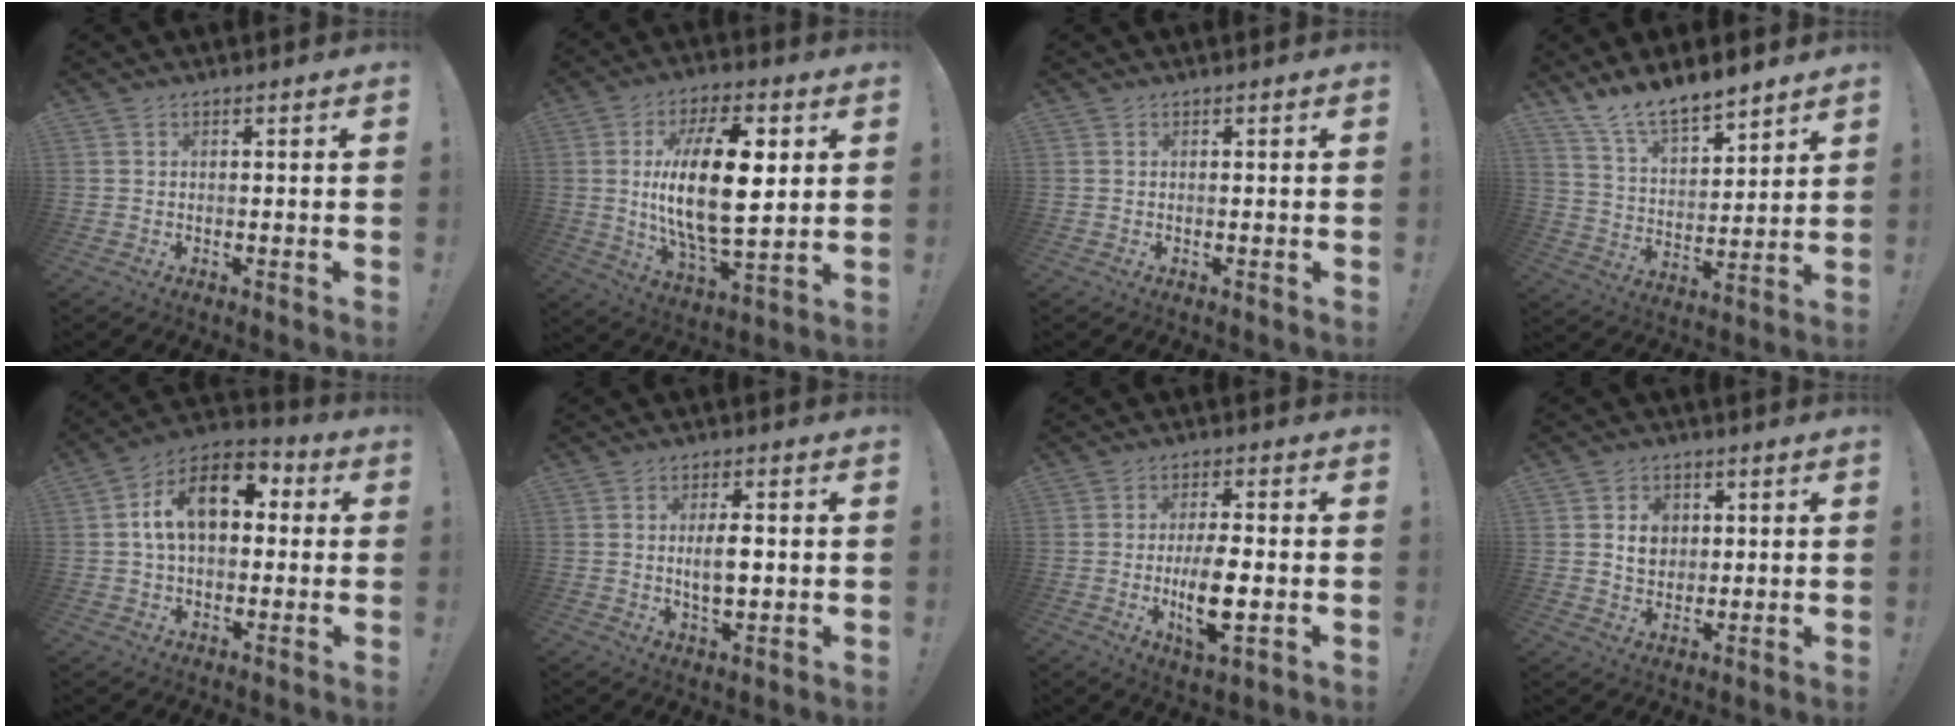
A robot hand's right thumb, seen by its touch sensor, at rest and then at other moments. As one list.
[{"total": 21.2, "force": [3.3, 9.0, 19.0], "torque": [-0.351, -0.014, 0.042]}, {"total": 0.0}, {"total": 11.4, "force": [10.3, 3.3, 3.5], "torque": [-0.082, -0.079, 0.194]}, {"total": 14.9, "force": [3.8, 9.0, 11.2], "torque": [-0.177, 0.004, 0.068]}, {"total": 5.9, "force": [0.3, 2.4, 5.4], "torque": [-0.089, -0.008, -0.003]}, {"total": 10.3, "force": [-2.1, 3.1, 9.6], "torque": [-0.179, -0.003, -0.038]}, {"total": 6.7, "force": [1.4, 5.8, 3.0], "torque": [-0.028, -0.006, 0.024]}]